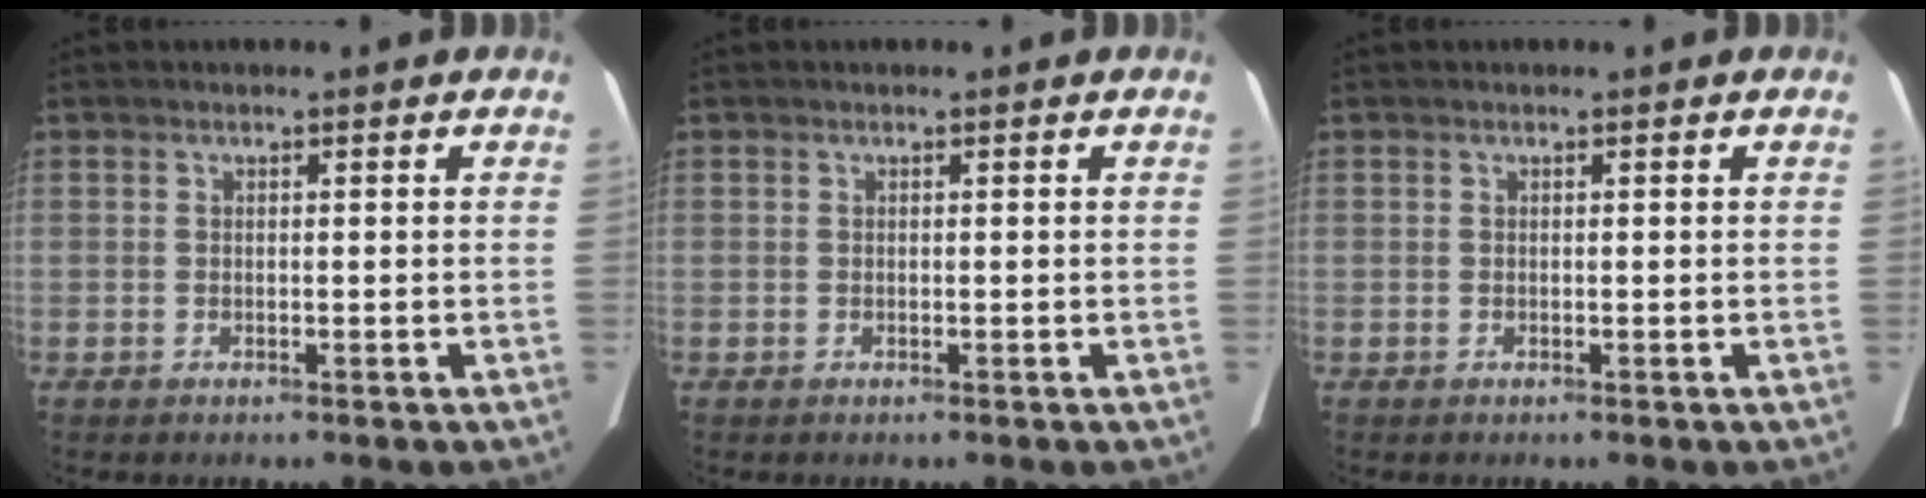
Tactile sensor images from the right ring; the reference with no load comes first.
{"total": 0.0}
{"total": 0.0}